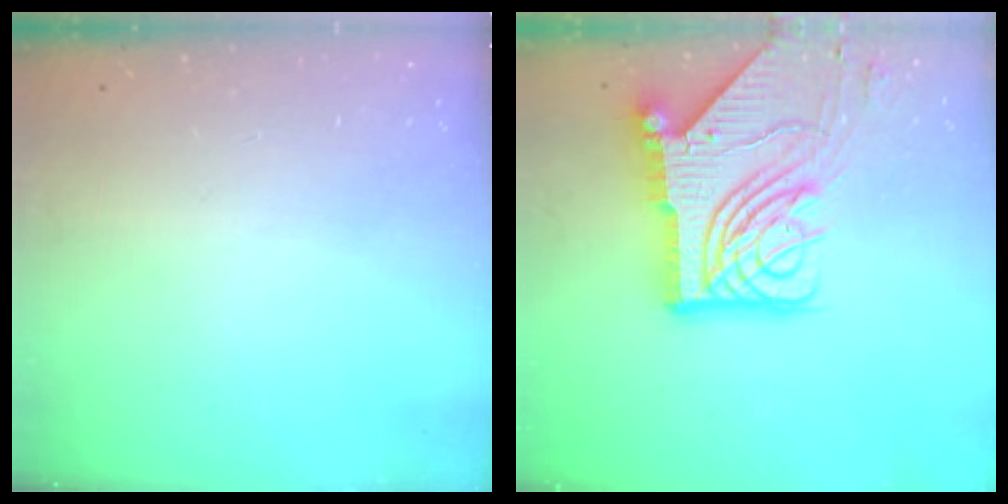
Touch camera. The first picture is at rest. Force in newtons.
{"total": 19.9, "press": 19.8, "slide": 2.6}